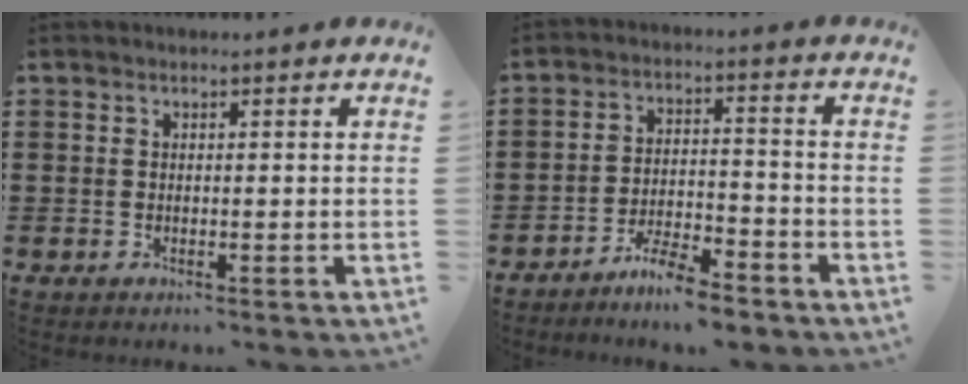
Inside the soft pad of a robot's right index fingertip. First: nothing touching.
{"total": 5.7, "force": [-5.3, 0.4, 2.0], "torque": [-0.046, 0.000, -0.105]}